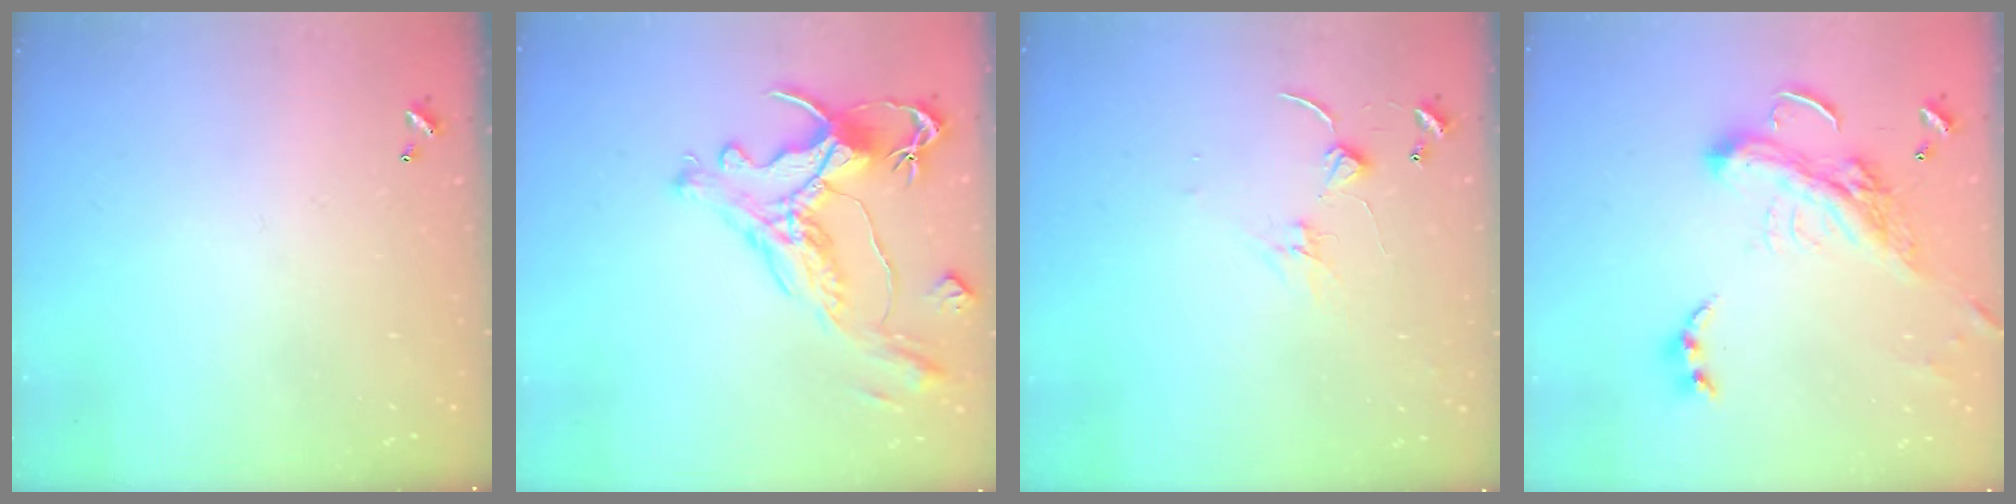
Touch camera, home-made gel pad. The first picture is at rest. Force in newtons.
{"total": 1.6, "press": 1.0, "slide": 1.3}
{"total": 0.6, "press": 0.5, "slide": 0.3}
{"total": 6.2, "press": 6.1, "slide": 1.5}